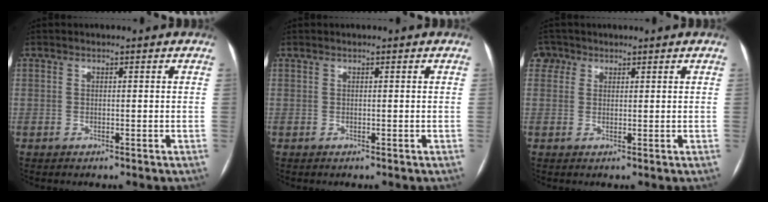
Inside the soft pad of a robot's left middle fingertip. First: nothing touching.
{"total": 0.0}
{"total": 2.6, "force": [1.4, 2.2, 0.2], "torque": [0.002, 0.011, 0.023]}